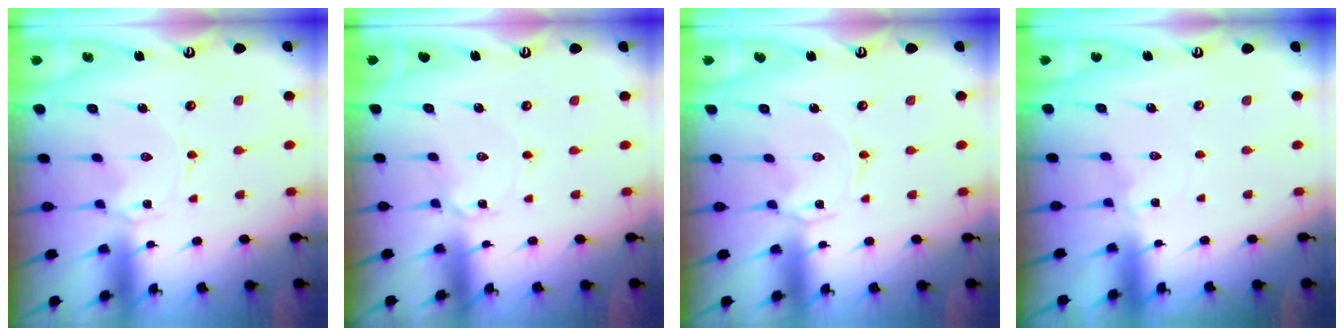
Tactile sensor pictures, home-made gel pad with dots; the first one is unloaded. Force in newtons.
{"total": 1.5, "press": 1.5, "slide": 0.1}
{"total": 1.4, "press": 1.4, "slide": 0.2}
{"total": 0.8, "press": 0.7, "slide": 0.3}